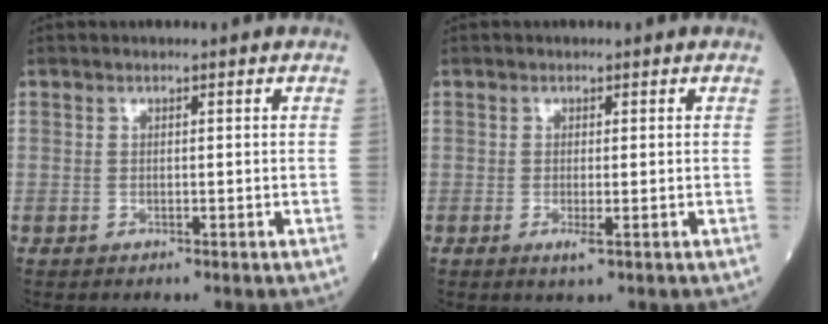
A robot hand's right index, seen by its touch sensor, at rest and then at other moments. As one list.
[{"total": 1.5, "force": [-0.6, 0.1, 1.3], "torque": [-0.025, -0.005, -0.009]}]